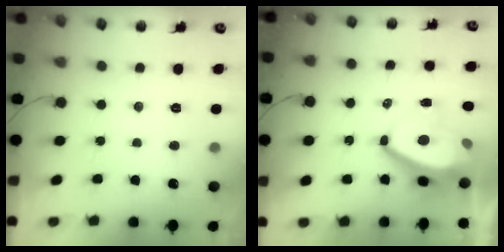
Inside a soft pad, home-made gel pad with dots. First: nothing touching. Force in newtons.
{"total": 7.6, "press": 7.5, "slide": 0.9}